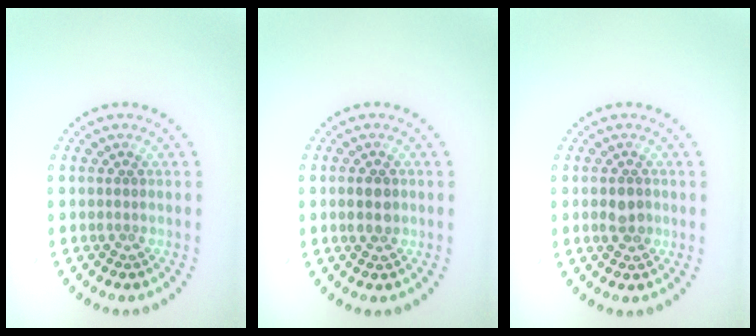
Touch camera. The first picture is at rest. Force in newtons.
{"total": 2.4, "press": 2.4, "slide": 0.1}
{"total": 1.8, "press": 1.8, "slide": 0.4}